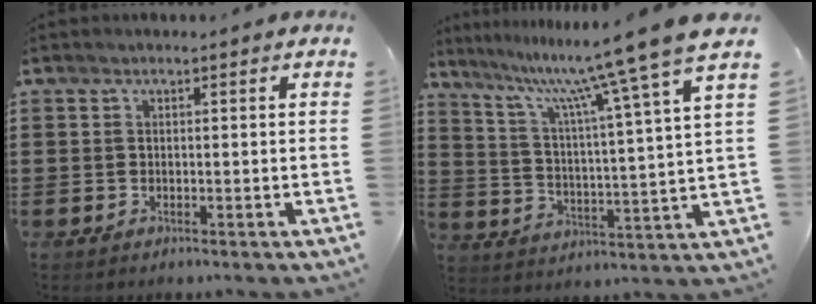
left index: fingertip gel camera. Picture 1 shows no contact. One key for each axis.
{"total": 11.5, "fx": 9.8, "fy": -1.4, "fz": 5.9, "tx": -0.137, "ty": -0.068, "tz": 0.149}